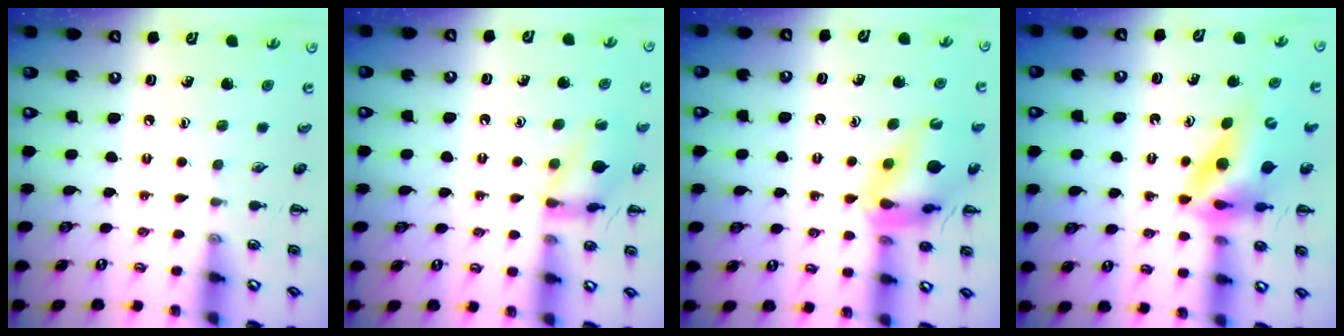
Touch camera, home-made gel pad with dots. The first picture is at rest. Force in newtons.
{"total": 12.6, "press": 12.6, "slide": 0.6}
{"total": 14.7, "press": 14.5, "slide": 2.6}
{"total": 10.3, "press": 9.8, "slide": 3.2}